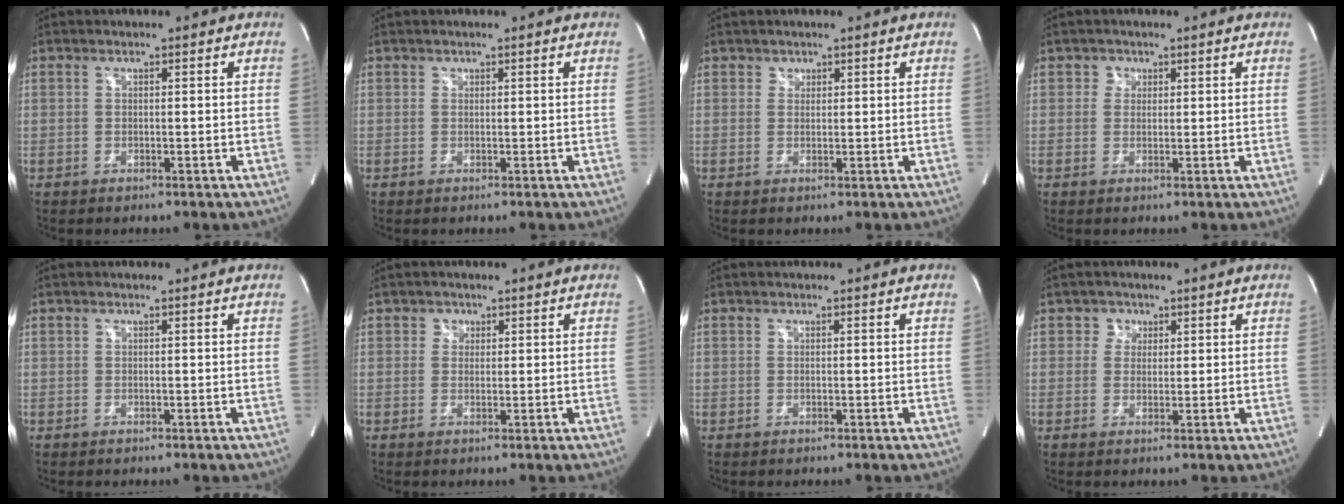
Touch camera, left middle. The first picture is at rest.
{"total": 0.0}
{"total": 0.8, "force": [0.6, 0.6, 0.0], "torque": [0.008, -0.002, 0.007]}
{"total": 1.5, "force": [0.6, 1.3, 0.1], "torque": [0.007, 0.000, 0.006]}
{"total": 0.0}
{"total": 1.3, "force": [0.6, 1.1, 0.2], "torque": [0.006, 0.000, 0.005]}
{"total": 0.0}
{"total": 2.0, "force": [0.9, 1.8, 0.0], "torque": [0.009, 0.001, 0.008]}